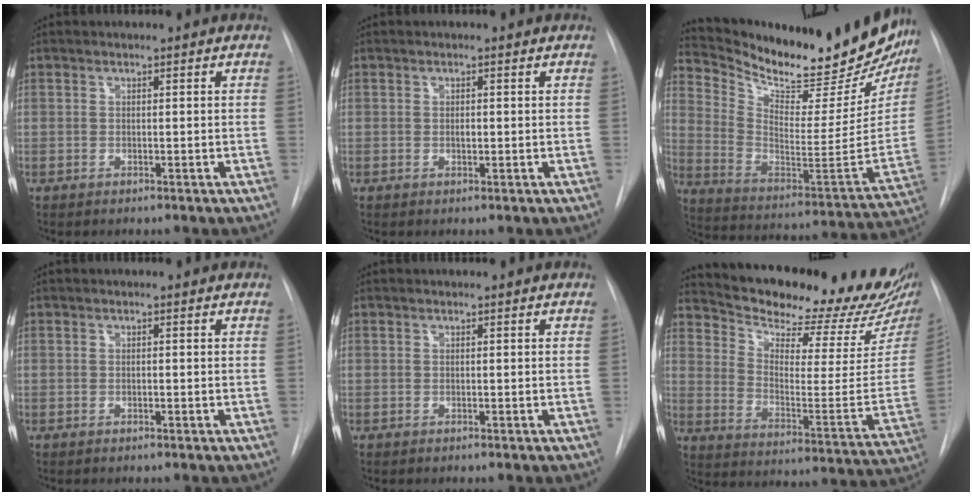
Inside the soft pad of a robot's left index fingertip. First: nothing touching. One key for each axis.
{"total": 0.8, "fx": -0.4, "fy": 0.4, "fz": 0.6, "tx": -0.008, "ty": -0.004, "tz": -0.009}
{"total": 29.1, "fx": 25.5, "fy": 6.6, "fz": 12.3, "tx": -0.198, "ty": -0.089, "tz": 0.347}
{"total": 0.6, "fx": -0.5, "fy": 0.1, "fz": 0.2, "tx": -0.002, "ty": -0.004, "tz": -0.011}
{"total": 0.0}
{"total": 23.6, "fx": 21.1, "fy": 3.0, "fz": 10.2, "tx": -0.161, "ty": -0.087, "tz": 0.280}